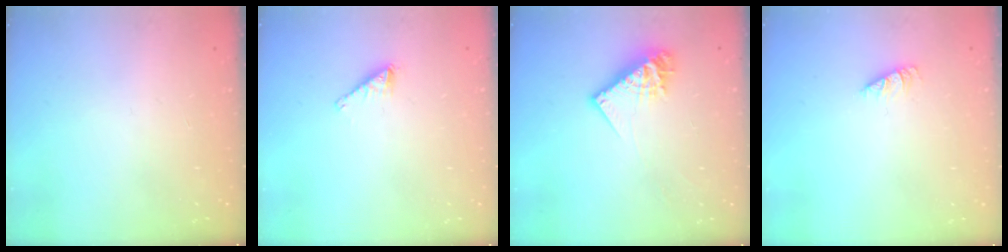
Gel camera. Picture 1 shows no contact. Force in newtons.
{"total": 1.8, "press": 1.7, "slide": 0.1}
{"total": 10.7, "press": 10.6, "slide": 1.0}
{"total": 1.0, "press": 1.0, "slide": 0.1}